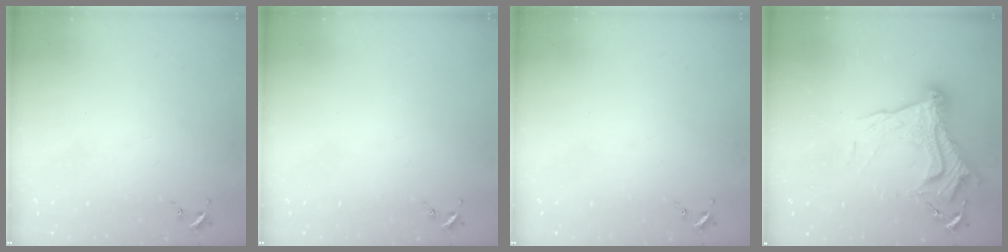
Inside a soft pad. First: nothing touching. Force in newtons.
{"total": 0.0}
{"total": 0.0}
{"total": 19.9, "press": 19.8, "slide": 1.9}